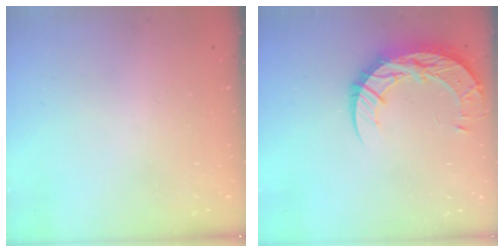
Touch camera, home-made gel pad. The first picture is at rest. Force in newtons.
{"total": 13.5, "press": 13.5, "slide": 1.0}